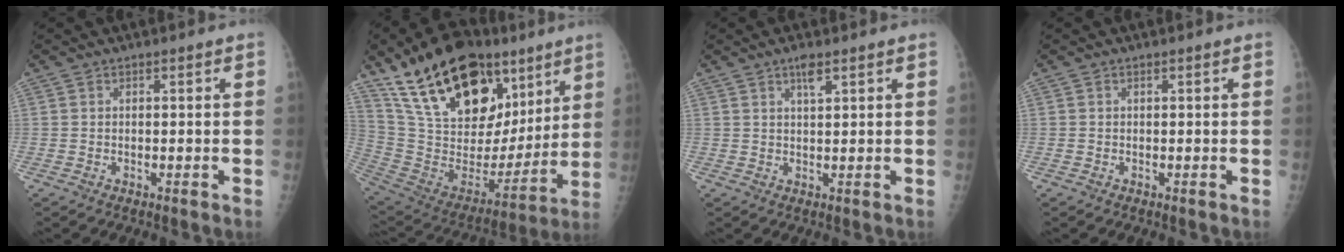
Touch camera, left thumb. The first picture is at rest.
{"total": 30.0, "force": [17.0, 15.6, 19.1], "torque": [-0.291, -0.021, 0.298]}
{"total": 2.6, "force": [1.6, 0.6, 2.0], "torque": [-0.035, -0.005, 0.028]}
{"total": 0.0}